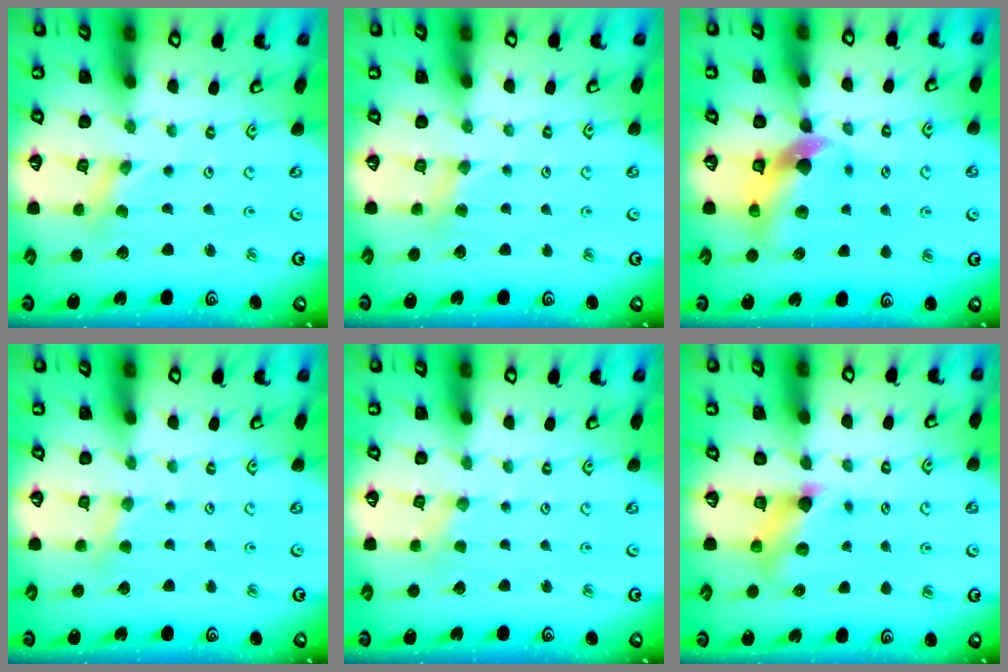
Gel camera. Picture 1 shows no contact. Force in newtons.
{"total": 2.5, "press": 2.5, "slide": 0.4}
{"total": 9.9, "press": 9.8, "slide": 1.4}
{"total": 3.2, "press": 3.1, "slide": 0.6}
{"total": 1.1, "press": 1.0, "slide": 0.2}
{"total": 5.6, "press": 5.6, "slide": 0.6}